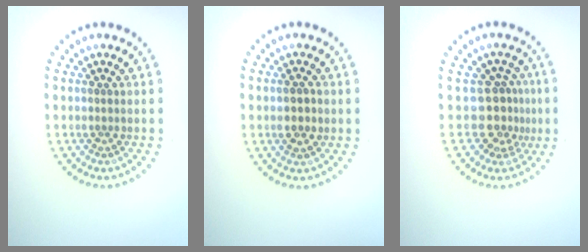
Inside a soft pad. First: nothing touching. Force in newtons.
{"total": 1.5, "press": 1.5, "slide": 0.2}
{"total": 3.0, "press": 2.0, "slide": 2.3}